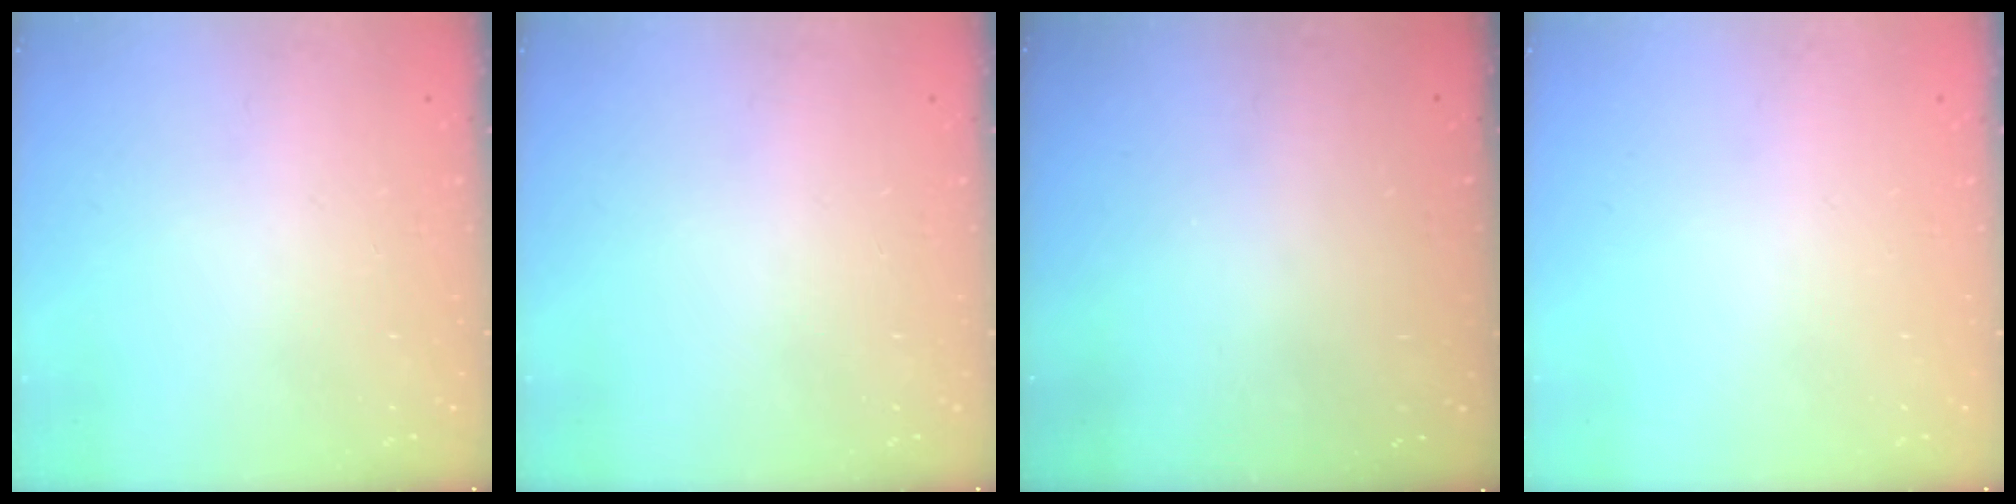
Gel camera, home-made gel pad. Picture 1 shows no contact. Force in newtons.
{"total": 0.0}
{"total": 3.1, "press": 3.1, "slide": 0.3}
{"total": 0.0}